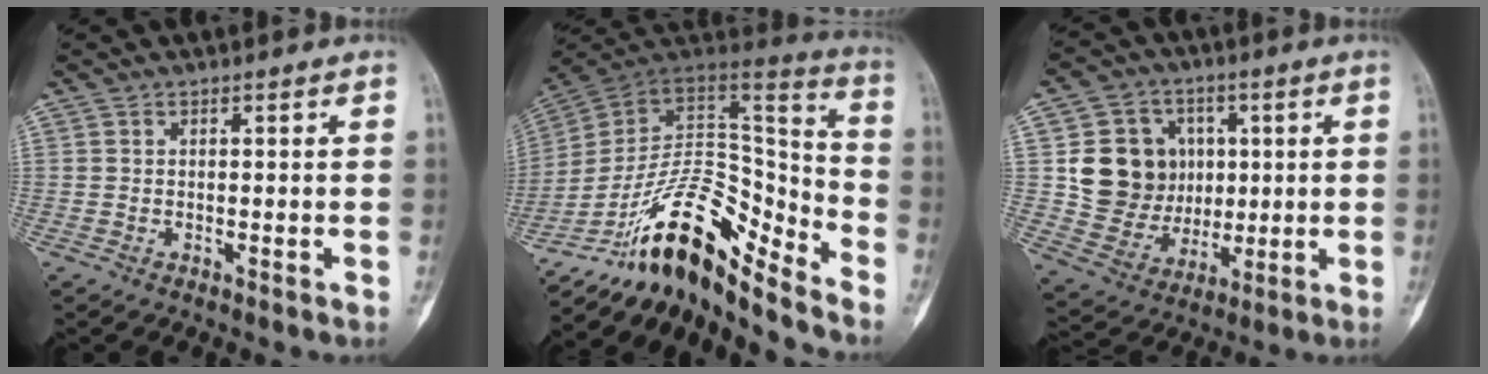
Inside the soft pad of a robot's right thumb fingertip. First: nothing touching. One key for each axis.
{"total": 19.1, "fx": -14.0, "fy": 6.6, "fz": 11.1, "tx": -0.149, "ty": 0.133, "tz": -0.243}
{"total": 14.5, "fx": 2.2, "fy": 12.9, "fz": 6.2, "tx": -0.061, "ty": 0.001, "tz": 0.055}